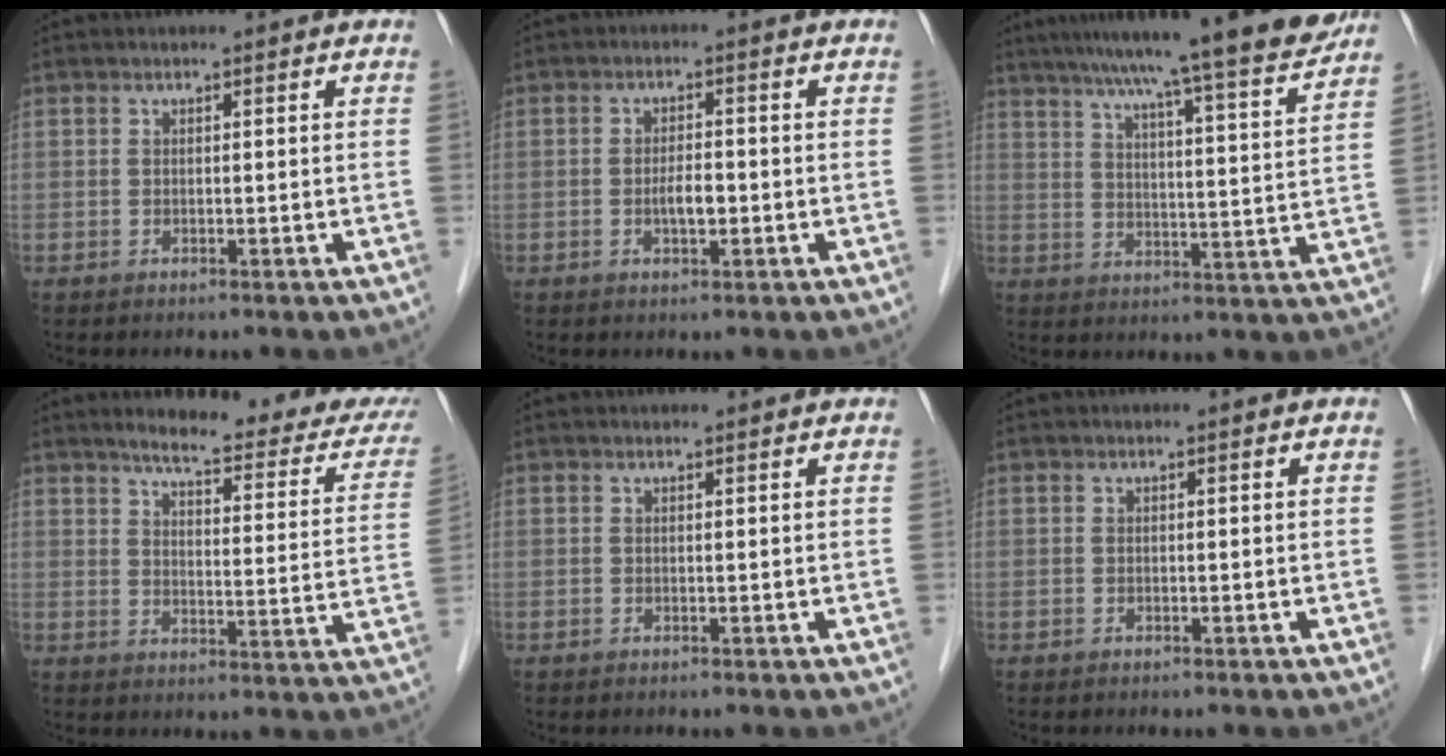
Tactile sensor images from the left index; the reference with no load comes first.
{"total": 2.9, "force": [-0.8, 1.0, 2.7], "torque": [-0.050, 0.002, -0.011]}
{"total": 19.6, "force": [16.9, -0.2, 10.0], "torque": [-0.152, -0.010, 0.230]}
{"total": 19.7, "force": [17.0, 3.3, 9.5], "torque": [-0.107, -0.031, 0.195]}
{"total": 0.9, "force": [0.9, 0.2, 0.1], "torque": [-0.010, 0.008, 0.013]}
{"total": 0.0}